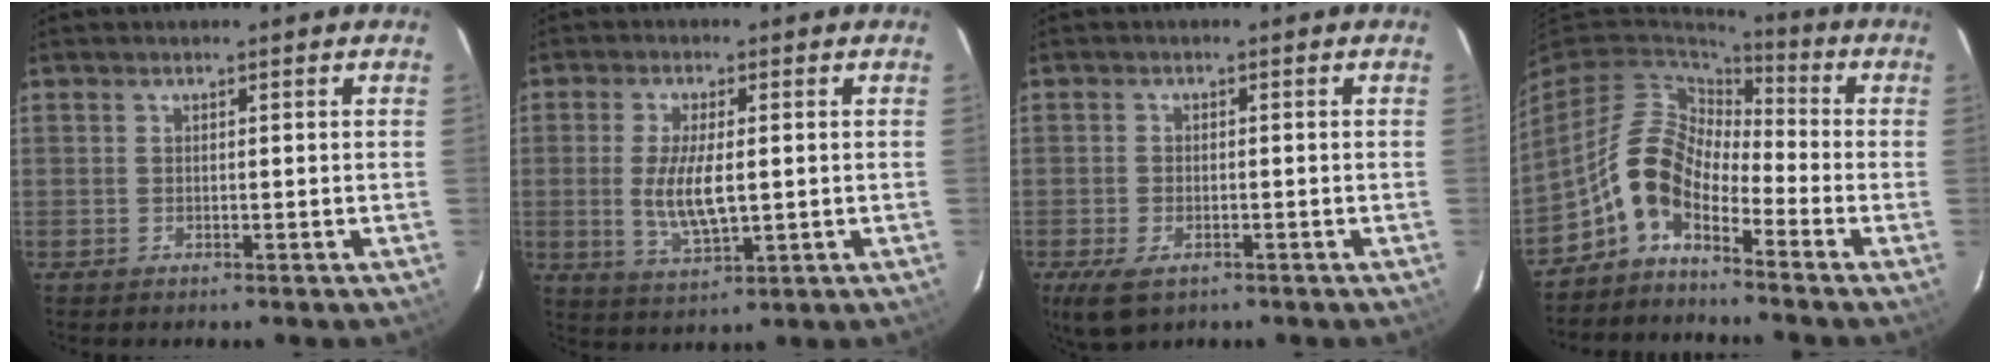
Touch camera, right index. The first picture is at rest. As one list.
[{"total": 8.0, "force": [-0.4, 2.9, 7.5], "torque": [-0.148, -0.011, -0.002]}, {"total": 5.7, "force": [-3.3, 2.9, 3.6], "torque": [-0.087, -0.019, -0.058]}, {"total": 9.1, "force": [-4.7, 4.9, 6.1], "torque": [-0.123, 0.018, -0.107]}]